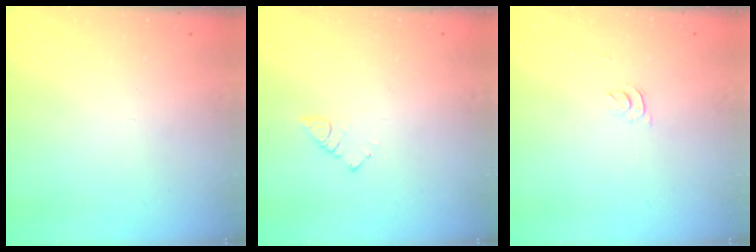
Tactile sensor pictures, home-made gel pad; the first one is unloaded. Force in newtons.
{"total": 2.9, "press": 2.9, "slide": 0.5}
{"total": 2.9, "press": 2.9, "slide": 0.5}